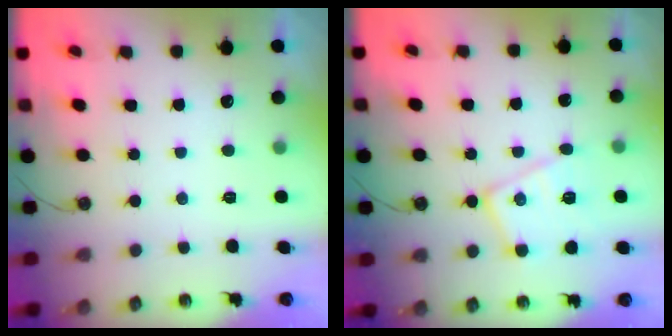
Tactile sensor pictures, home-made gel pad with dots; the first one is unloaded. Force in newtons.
{"total": 14.6, "press": 14.6, "slide": 1.2}